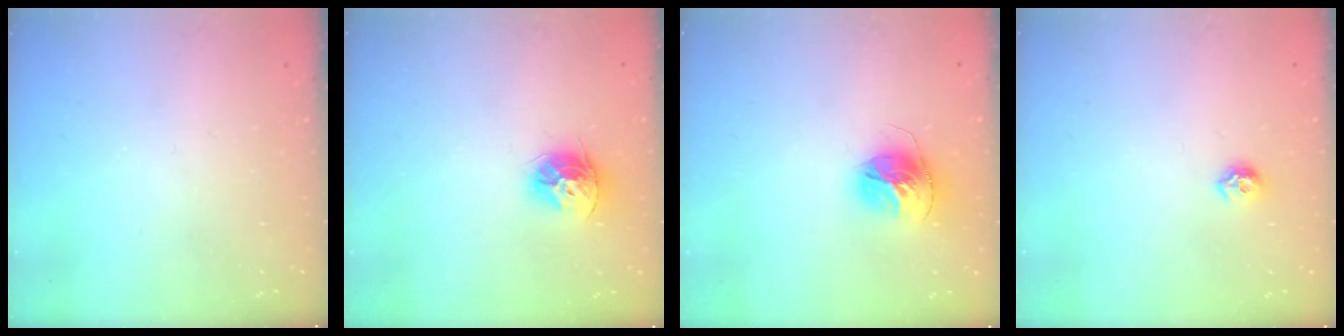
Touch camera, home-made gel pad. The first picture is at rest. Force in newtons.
{"total": 11.1, "press": 11.0, "slide": 0.9}
{"total": 14.3, "press": 14.3, "slide": 1.5}
{"total": 7.2, "press": 7.2, "slide": 1.0}